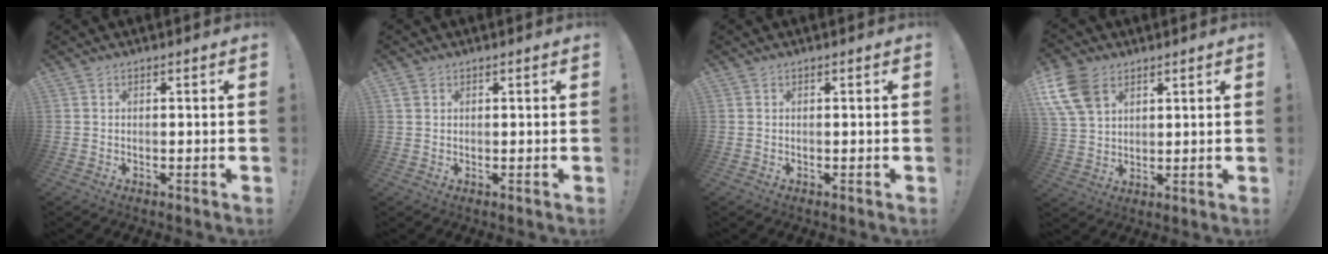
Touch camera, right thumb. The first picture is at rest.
{"total": 1.5, "force": [0.9, 1.1, 0.6], "torque": [-0.020, 0.006, 0.019]}
{"total": 0.0}
{"total": 11.6, "force": [5.7, 7.7, 6.5], "torque": [-0.138, -0.011, 0.118]}